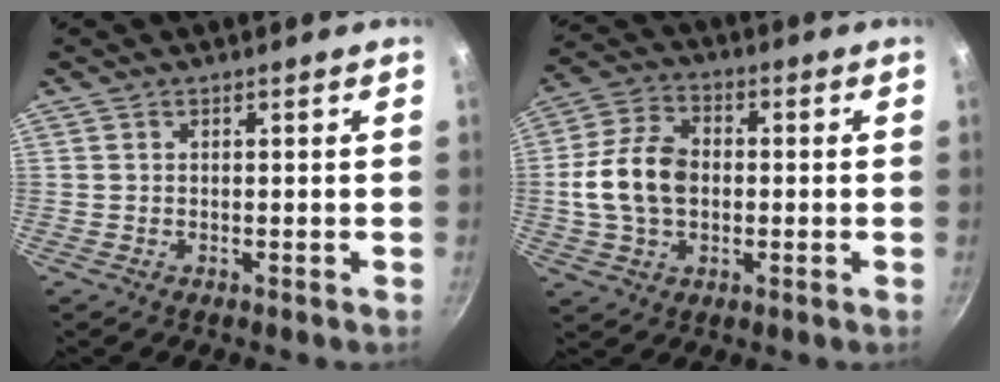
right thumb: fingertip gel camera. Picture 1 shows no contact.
{"total": 12.1, "force": [-0.4, 8.6, 8.6], "torque": [-0.150, 0.023, -0.015]}